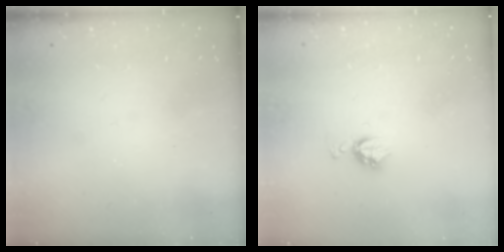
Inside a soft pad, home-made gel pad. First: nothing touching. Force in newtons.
{"total": 4.6, "press": 4.6, "slide": 0.4}